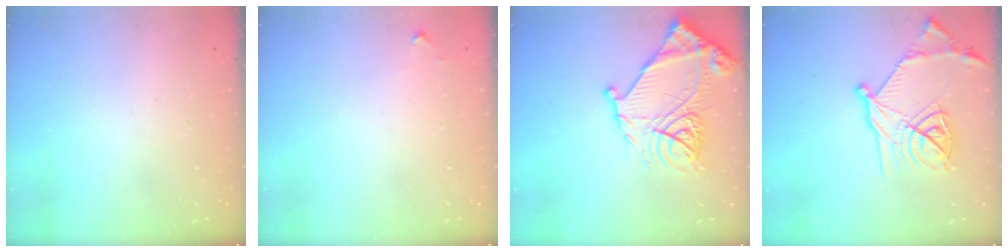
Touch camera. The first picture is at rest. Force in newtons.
{"total": 5.0, "press": 5.0, "slide": 0.7}
{"total": 18.7, "press": 18.6, "slide": 1.8}
{"total": 20.0, "press": 20.0, "slide": 1.2}